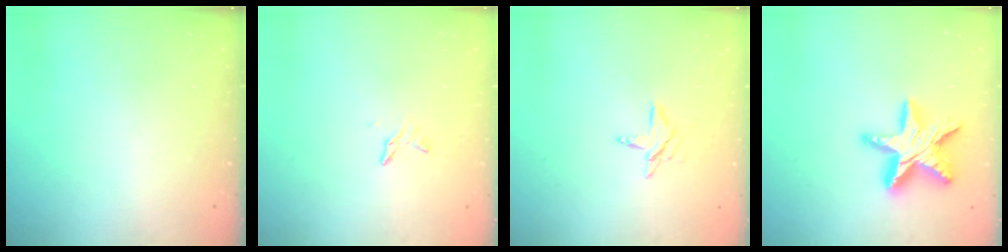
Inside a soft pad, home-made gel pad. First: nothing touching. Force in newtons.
{"total": 4.0, "press": 4.0, "slide": 0.3}
{"total": 5.3, "press": 5.2, "slide": 0.6}
{"total": 17.1, "press": 17.0, "slide": 1.5}